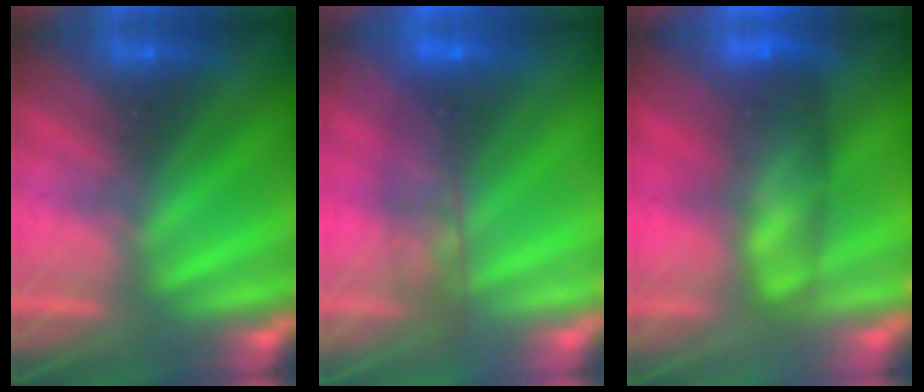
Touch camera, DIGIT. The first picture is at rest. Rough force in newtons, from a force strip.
{"total": 7.1}
{"total": 7.6}